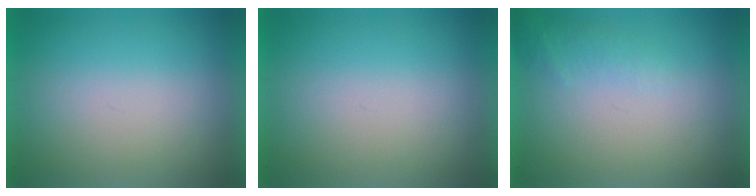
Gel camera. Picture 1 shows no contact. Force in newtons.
{"total": 0.0}
{"total": 1.3}